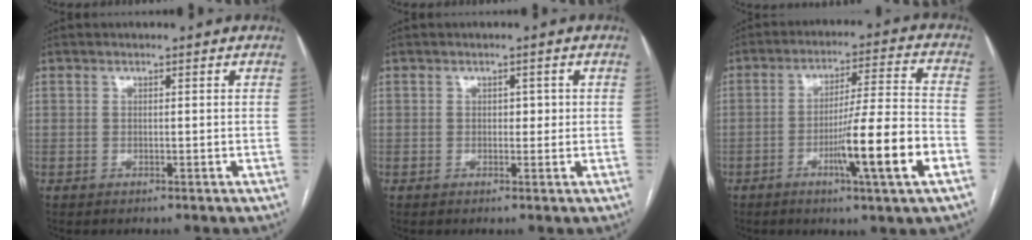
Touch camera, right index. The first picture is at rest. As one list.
[{"total": 1.5, "force": [0.2, 1.0, 1.1], "torque": [-0.010, 0.005, 0.000]}, {"total": 13.1, "force": [-4.9, -0.7, 12.1], "torque": [-0.199, -0.005, -0.079]}]